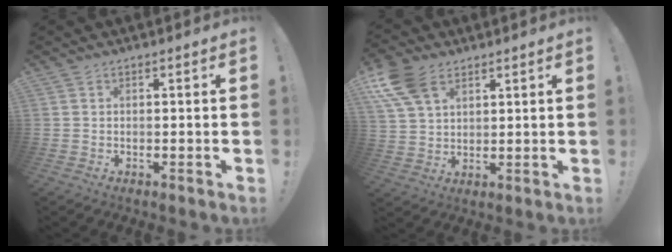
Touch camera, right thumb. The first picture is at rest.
{"total": 11.1, "force": [5.6, 6.3, 7.3], "torque": [-0.145, -0.014, 0.109]}